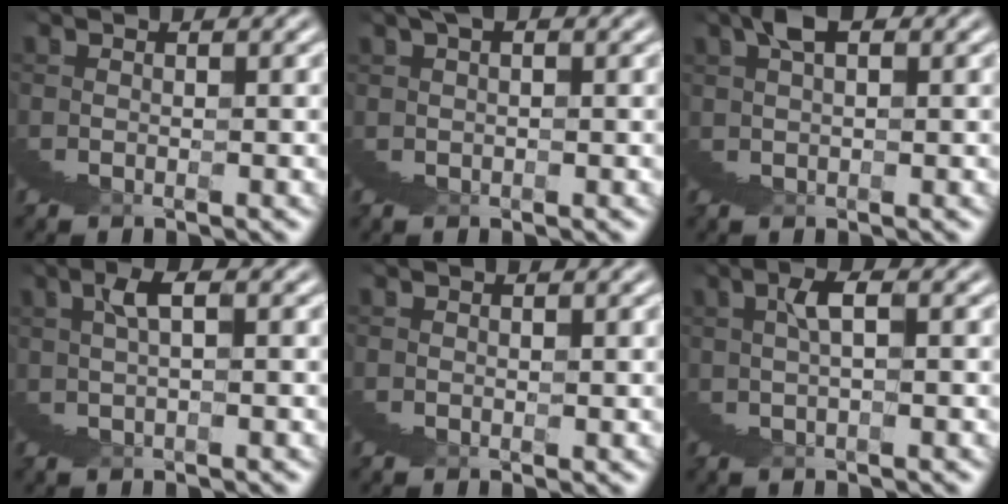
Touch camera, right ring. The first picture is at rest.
{"total": 2.7, "force": [1.5, 1.1, 1.9], "torque": [-0.027, 0.010, 0.020]}
{"total": 3.8, "force": [2.2, 1.4, 2.8], "torque": [-0.042, 0.006, 0.035]}
{"total": 2.8, "force": [2.1, -0.5, 1.7], "torque": [-0.013, 0.021, 0.033]}
{"total": 0.6, "force": [0.3, 0.3, 0.4], "torque": [-0.007, -0.003, 0.006]}
{"total": 2.5, "force": [1.9, -0.6, 1.5], "torque": [-0.011, 0.020, 0.029]}